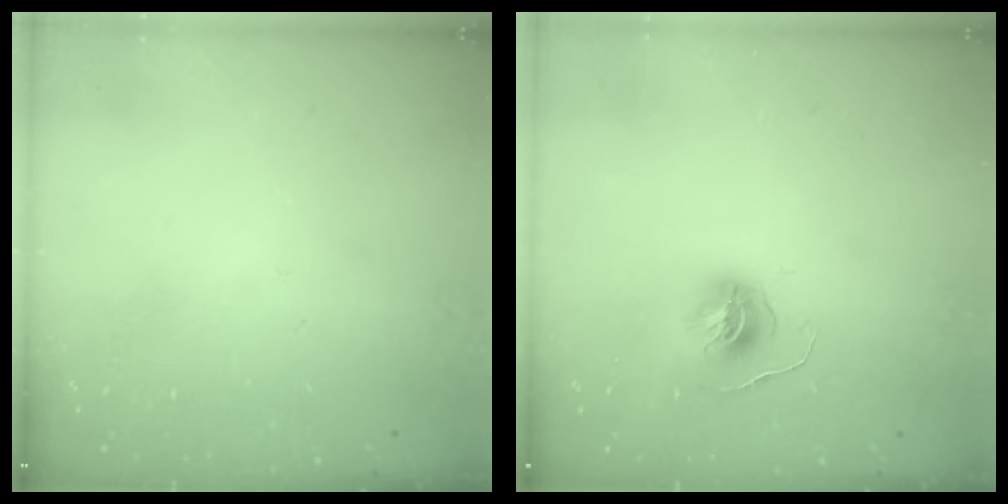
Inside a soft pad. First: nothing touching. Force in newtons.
{"total": 6.0, "press": 6.0, "slide": 0.6}